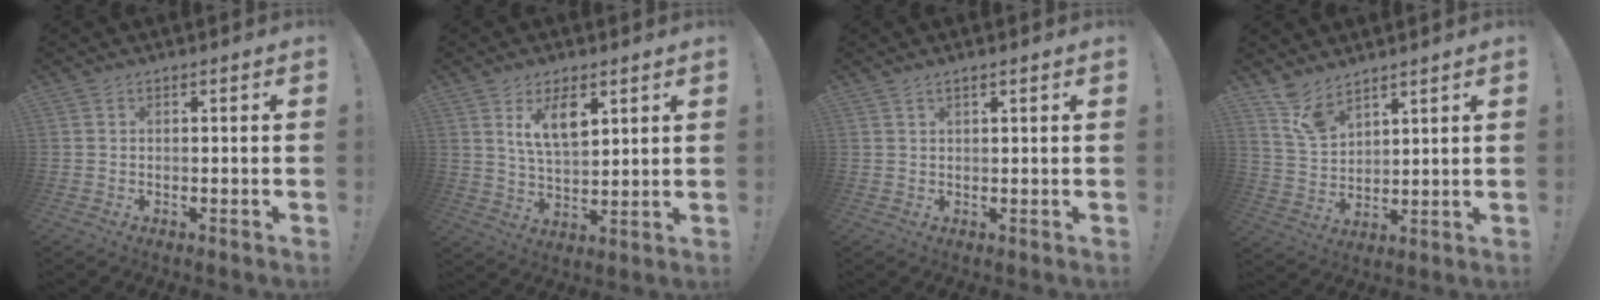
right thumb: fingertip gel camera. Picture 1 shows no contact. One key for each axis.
{"total": 9.7, "fx": 5.3, "fy": 4.9, "fz": 6.6, "tx": -0.106, "ty": -0.021, "tz": 0.095}
{"total": 1.5, "fx": 0.9, "fy": -0.1, "fz": 1.2, "tx": -0.030, "ty": 0.003, "tz": 0.017}
{"total": 8.3, "fx": 6.9, "fy": 3.4, "fz": 3.1, "tx": -0.062, "ty": -0.043, "tz": 0.134}